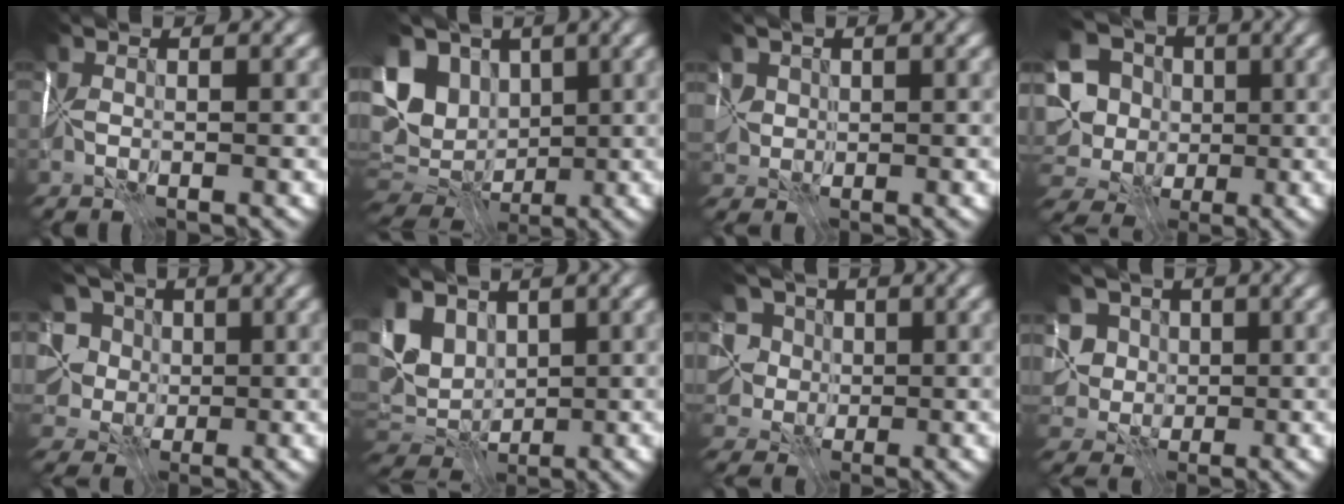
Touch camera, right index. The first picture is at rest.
{"total": 12.0, "force": [1.8, 9.0, 7.8], "torque": [-0.148, 0.012, 0.044]}
{"total": 2.6, "force": [1.1, 2.1, 1.1], "torque": [-0.022, 0.014, 0.022]}
{"total": 11.1, "force": [-0.7, 10.0, 4.8], "torque": [-0.114, 0.005, -0.017]}
{"total": 7.7, "force": [2.0, 6.4, 3.9], "torque": [-0.074, 0.016, 0.012]}
{"total": 7.0, "force": [2.5, 4.9, 4.4], "torque": [-0.082, 0.013, 0.052]}
{"total": 6.4, "force": [1.8, 5.4, 3.0], "torque": [-0.055, 0.017, 0.010]}
{"total": 5.6, "force": [1.3, 4.9, 2.5], "torque": [-0.040, 0.013, 0.003]}